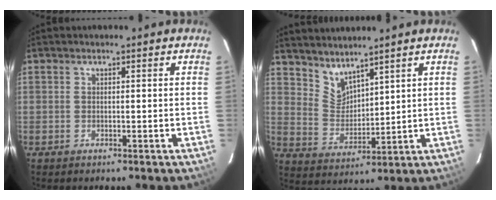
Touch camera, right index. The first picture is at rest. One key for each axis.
{"total": 6.3, "fx": 5.6, "fy": 2.0, "fz": 2.1, "tx": -0.036, "ty": -0.006, "tz": 0.119}